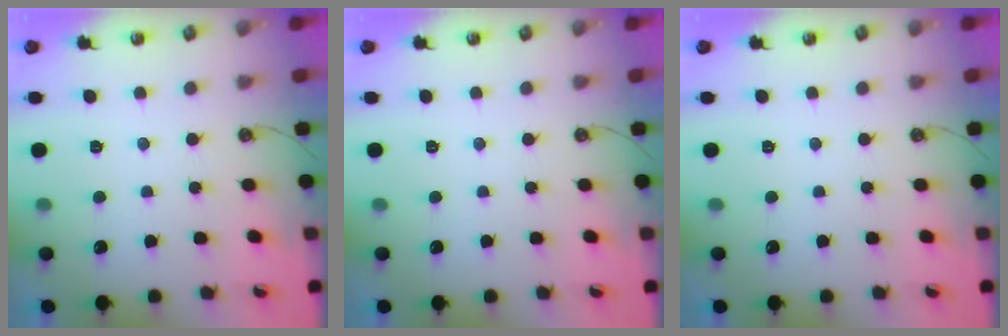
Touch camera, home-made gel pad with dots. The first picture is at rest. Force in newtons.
{"total": 0.0}
{"total": 0.0}